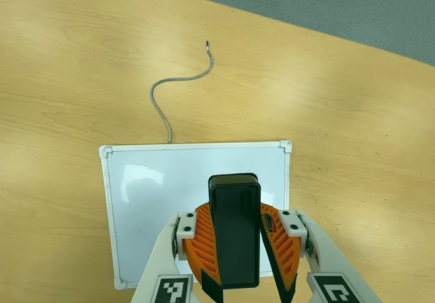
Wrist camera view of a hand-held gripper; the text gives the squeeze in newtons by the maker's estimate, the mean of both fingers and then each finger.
{"total": 9.2, "left": 9.6, "right": 8.8}